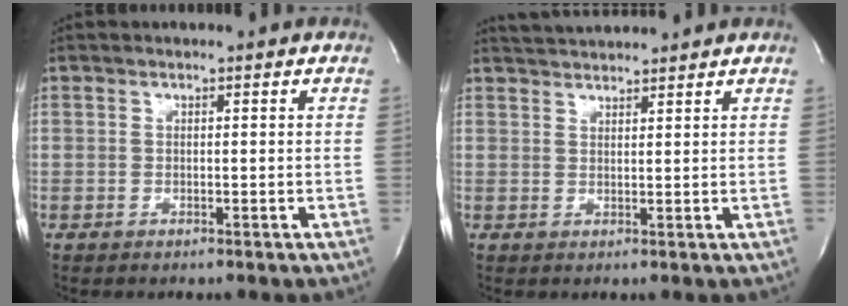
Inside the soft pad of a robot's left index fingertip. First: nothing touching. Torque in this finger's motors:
{"motor_torque": [0.11, -0.07, 0.04, 0.02]}